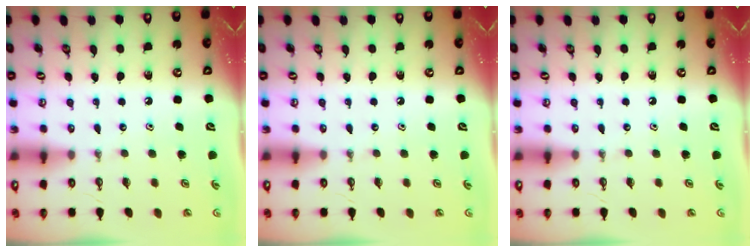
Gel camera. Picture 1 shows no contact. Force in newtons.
{"total": 0.0}
{"total": 0.0}